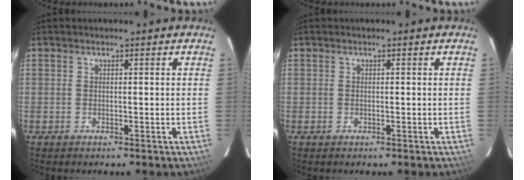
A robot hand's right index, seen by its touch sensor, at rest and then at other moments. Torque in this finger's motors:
{"motor_torque": [0.10, 0.01, 0.11, 0.01]}